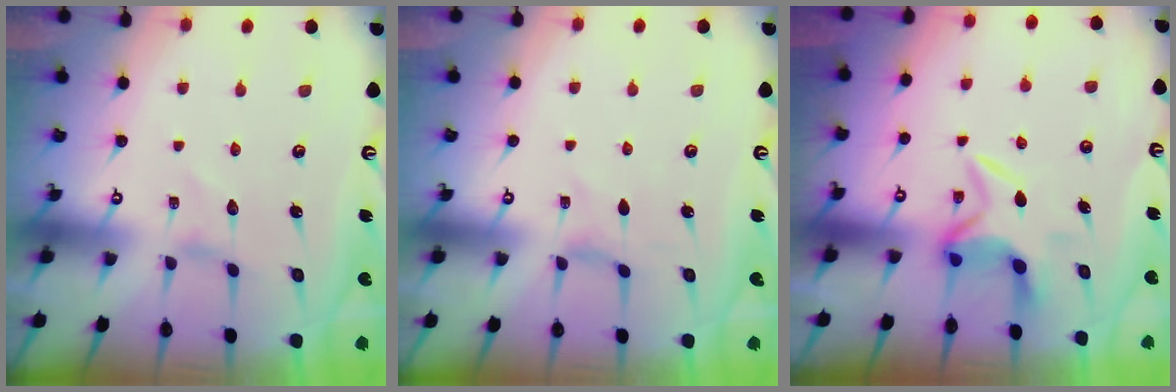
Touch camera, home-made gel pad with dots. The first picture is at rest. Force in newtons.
{"total": 0.0}
{"total": 4.7, "press": 4.6, "slide": 0.9}